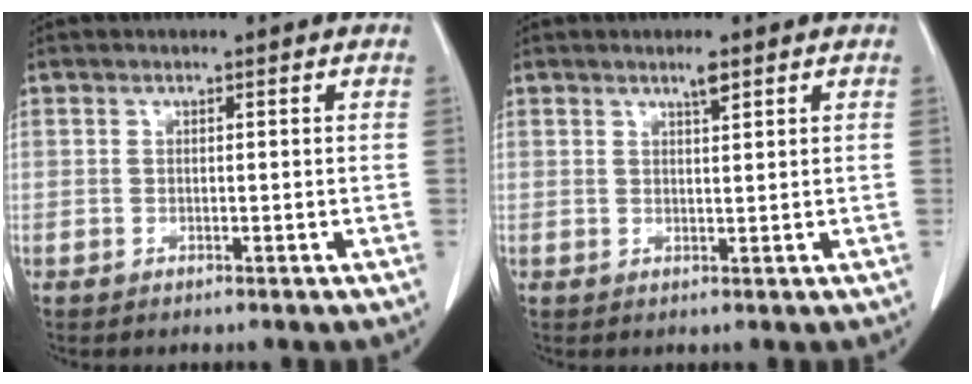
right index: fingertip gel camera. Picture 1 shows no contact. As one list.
[{"total": 1.7, "force": [1.2, 0.0, 1.1], "torque": [-0.022, -0.001, 0.022]}]